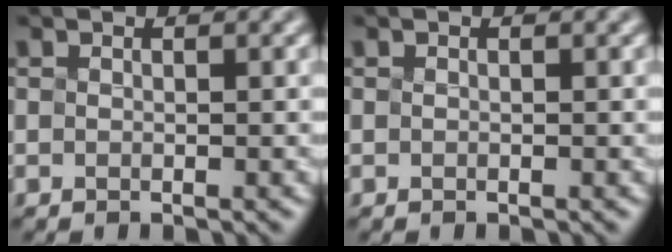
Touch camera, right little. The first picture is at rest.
{"total": 0.0}